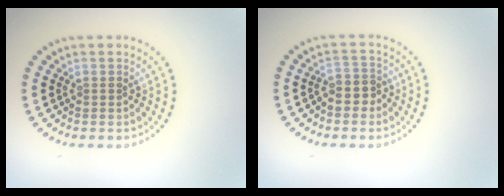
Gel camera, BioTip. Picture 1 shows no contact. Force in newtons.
{"total": 2.4, "press": 2.2, "slide": 1.1}